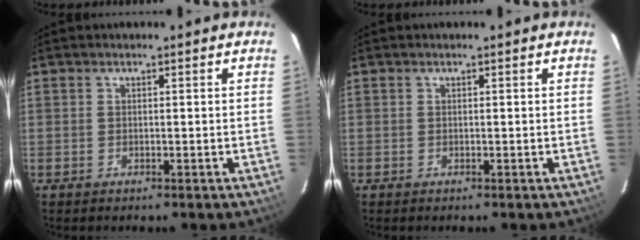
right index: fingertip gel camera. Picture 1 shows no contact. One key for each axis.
{"total": 0.0}